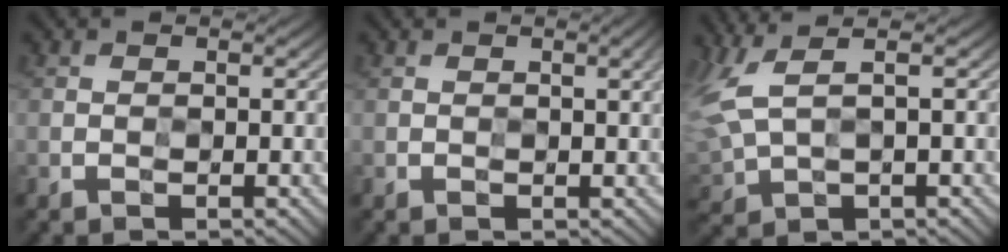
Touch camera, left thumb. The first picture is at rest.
{"total": 1.8, "force": [0.6, 0.2, 1.7], "torque": [-0.027, 0.004, 0.009]}
{"total": 7.0, "force": [3.0, 2.7, 5.7], "torque": [-0.165, -0.001, 0.061]}